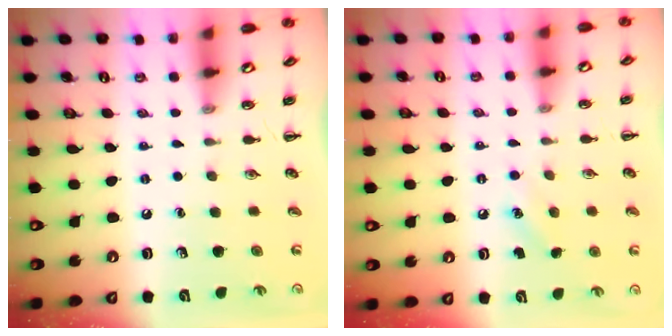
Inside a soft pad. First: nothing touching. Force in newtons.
{"total": 6.9, "press": 6.6, "slide": 2.1}